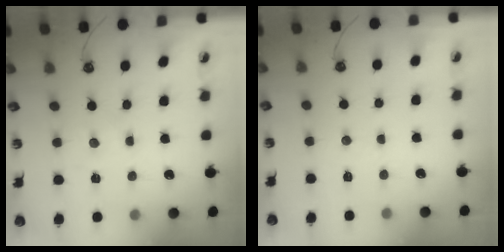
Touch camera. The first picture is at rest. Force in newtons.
{"total": 2.5, "press": 2.4, "slide": 0.4}